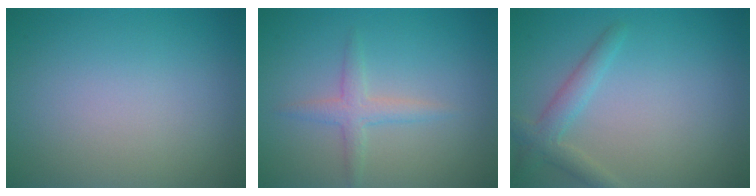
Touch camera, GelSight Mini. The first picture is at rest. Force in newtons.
{"total": 2.0, "press": 2.0, "slide": 0.2}
{"total": 2.4, "press": 2.3, "slide": 0.1}